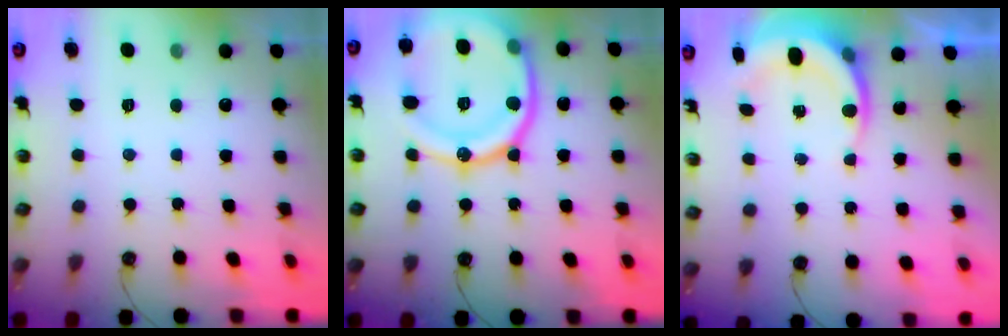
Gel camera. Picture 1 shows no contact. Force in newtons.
{"total": 24.0, "press": 23.9, "slide": 2.6}
{"total": 5.5, "press": 5.2, "slide": 1.9}